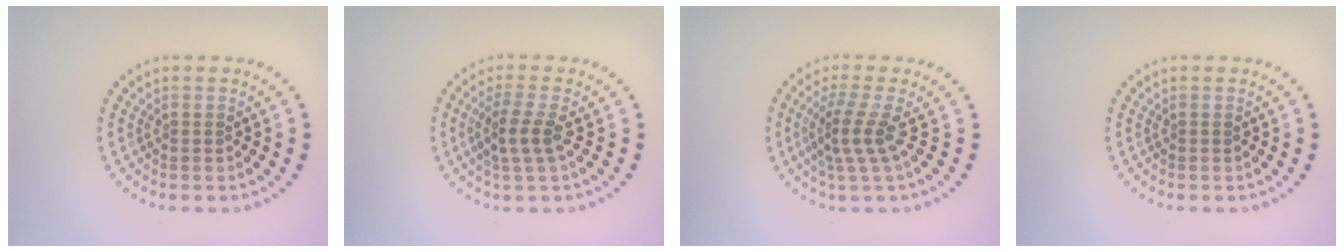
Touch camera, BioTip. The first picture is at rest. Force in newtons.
{"total": 2.4, "press": 2.0, "slide": 1.3}
{"total": 3.0, "press": 2.0, "slide": 2.2}
{"total": 0.0}